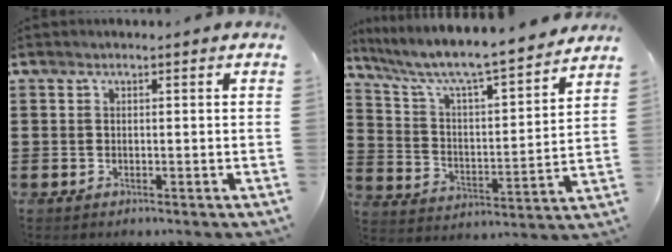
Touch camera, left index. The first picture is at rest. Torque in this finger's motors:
{"motor_torque": [1.33, -0.81, 0.46, 0.21]}